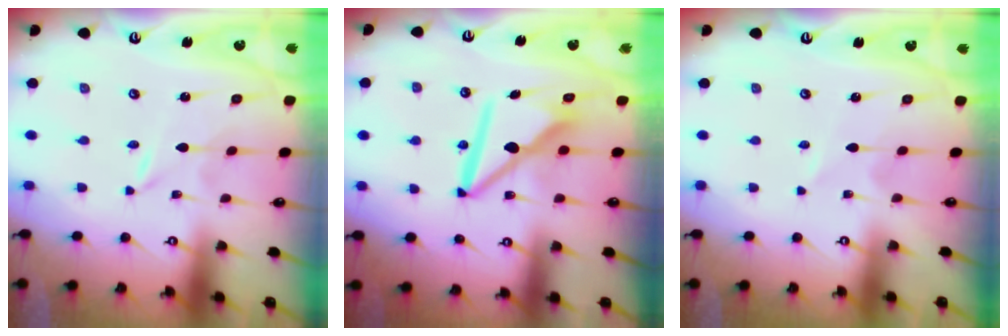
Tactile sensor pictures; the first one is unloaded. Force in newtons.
{"total": 11.3, "press": 11.2, "slide": 1.3}
{"total": 2.1, "press": 2.1, "slide": 0.2}